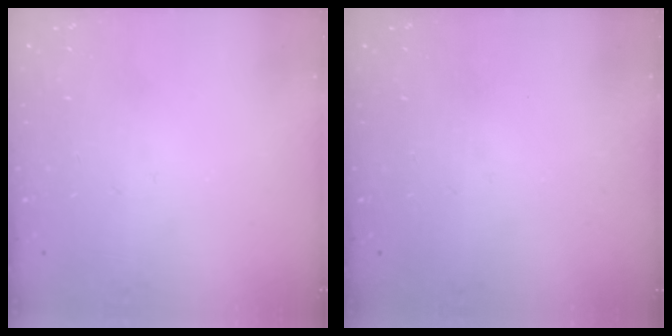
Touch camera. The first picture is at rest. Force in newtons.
{"total": 0.0}